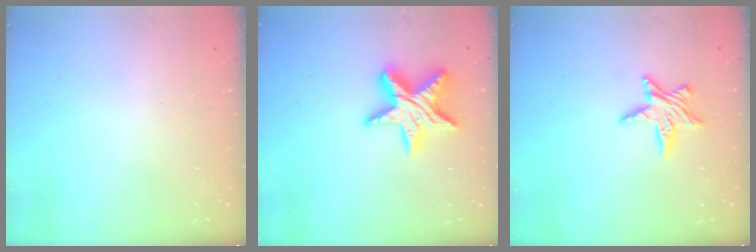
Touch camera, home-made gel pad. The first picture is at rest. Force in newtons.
{"total": 15.2, "press": 15.2, "slide": 1.4}
{"total": 7.5, "press": 7.5, "slide": 0.6}